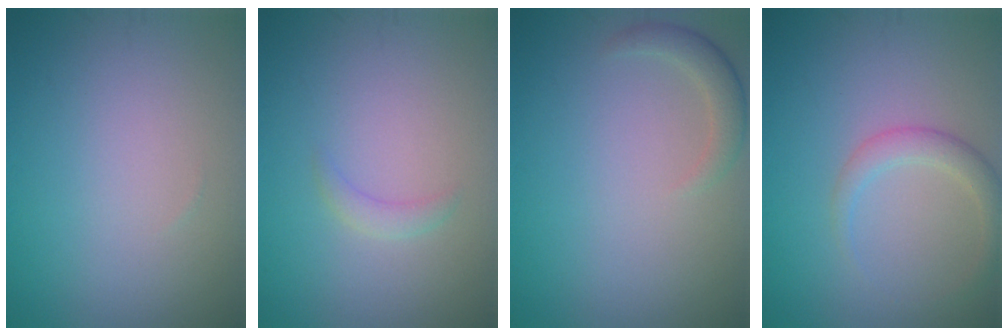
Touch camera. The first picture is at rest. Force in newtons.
{"total": 1.1, "press": 1.1, "slide": 0.1}
{"total": 1.9, "press": 1.9, "slide": 0.3}
{"total": 2.4, "press": 2.4, "slide": 0.2}